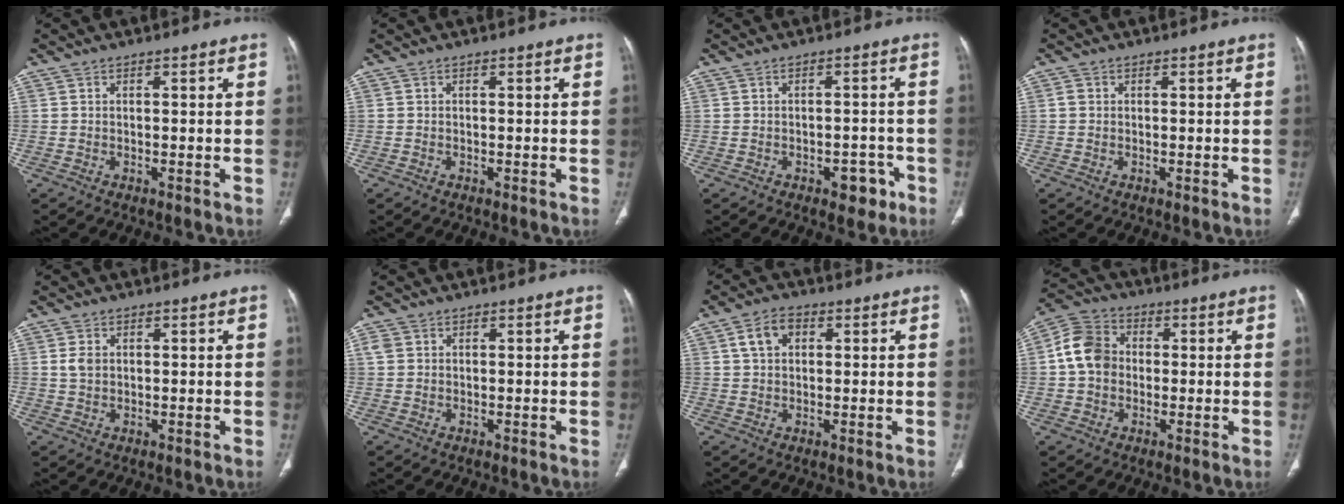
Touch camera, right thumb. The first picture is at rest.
{"total": 0.0}
{"total": 4.4, "force": [-2.4, 2.6, 2.6], "torque": [-0.012, 0.019, -0.026]}
{"total": 0.8, "force": [0.1, 0.7, 0.3], "torque": [-0.003, 0.002, 0.000]}
{"total": 2.3, "force": [0.6, 1.7, 1.5], "torque": [-0.030, -0.001, 0.014]}
{"total": 1.6, "force": [0.6, 1.3, 0.7], "torque": [-0.012, 0.007, 0.013]}
{"total": 5.2, "force": [1.6, 3.6, 3.4], "torque": [-0.057, 0.010, 0.026]}
{"total": 9.0, "force": [0.1, 7.4, 5.0], "torque": [-0.082, 0.023, -0.012]}